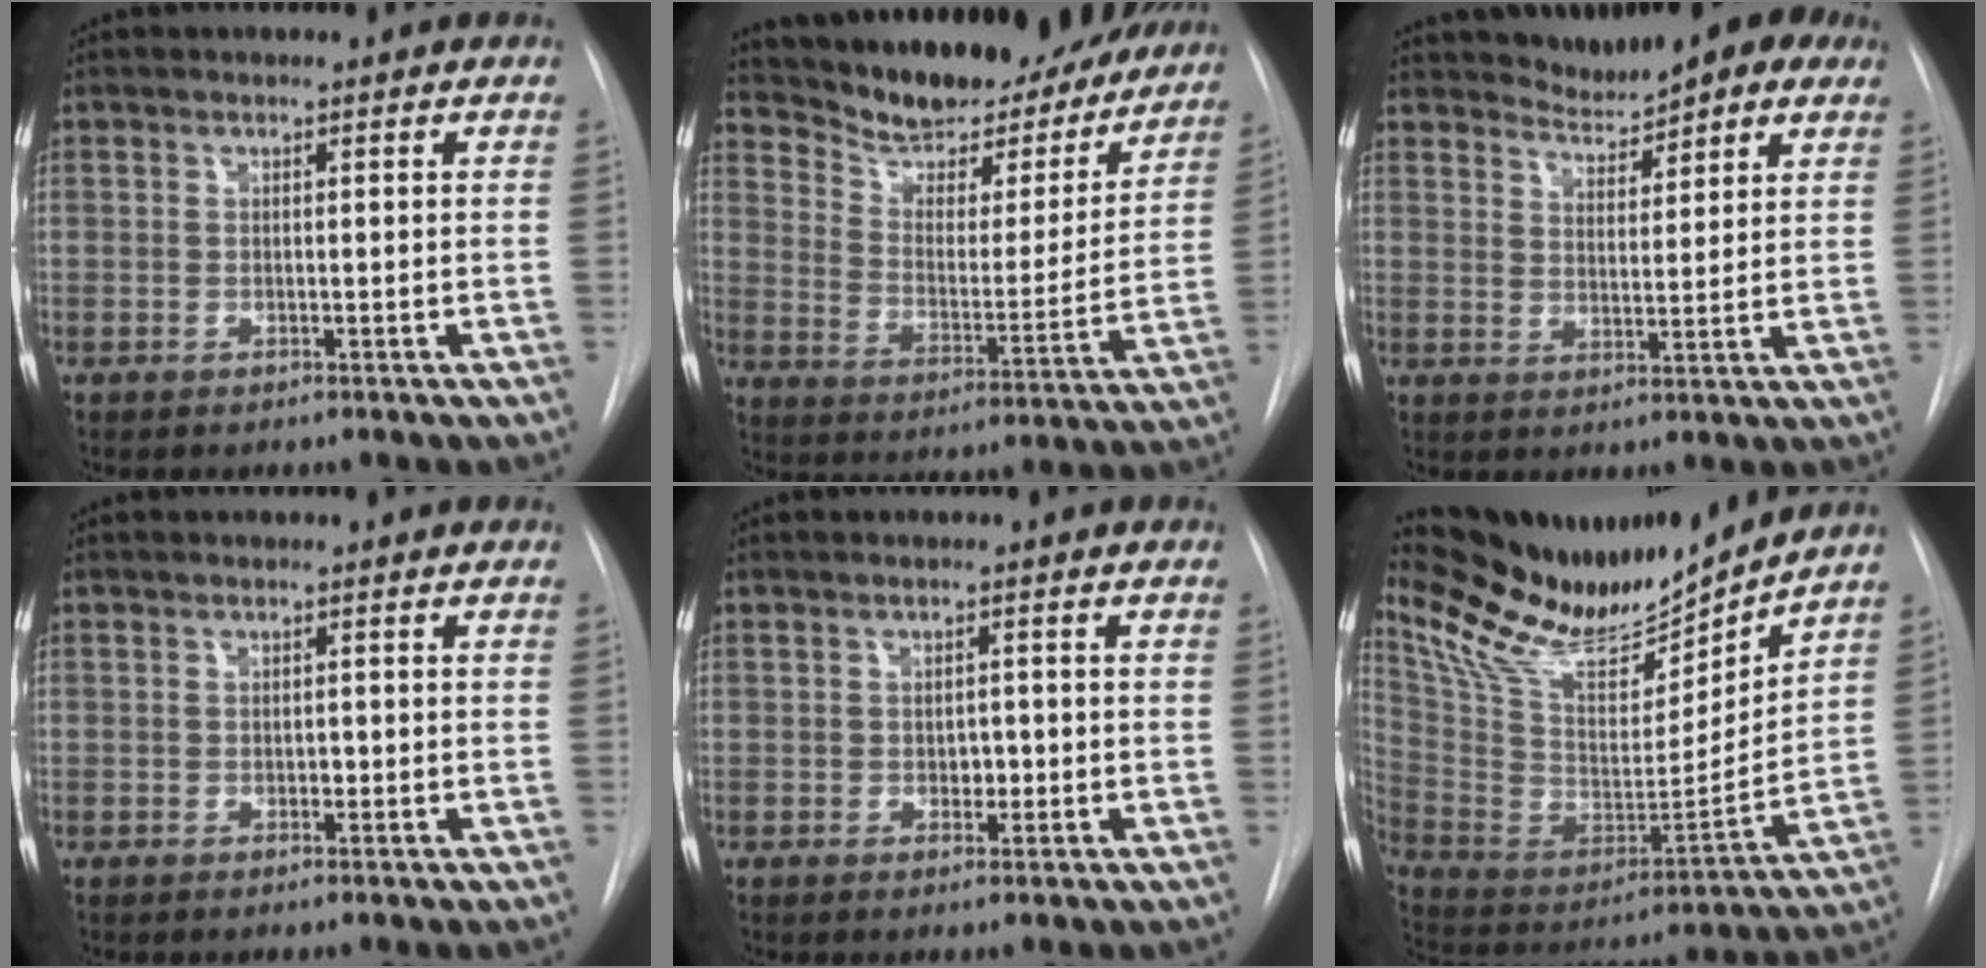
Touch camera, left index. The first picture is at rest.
{"total": 21.2, "force": [19.4, 5.6, 6.6], "torque": [-0.103, -0.022, 0.276]}
{"total": 8.2, "force": [7.3, 2.6, 2.7], "torque": [-0.030, -0.001, 0.094]}
{"total": 0.8, "force": [-0.5, 0.5, 0.5], "torque": [-0.007, -0.003, -0.008]}
{"total": 1.9, "force": [-0.7, 1.2, 1.2], "torque": [-0.016, -0.002, -0.008]}
{"total": 18.6, "force": [17.4, 2.0, 6.4], "torque": [-0.135, -0.042, 0.308]}